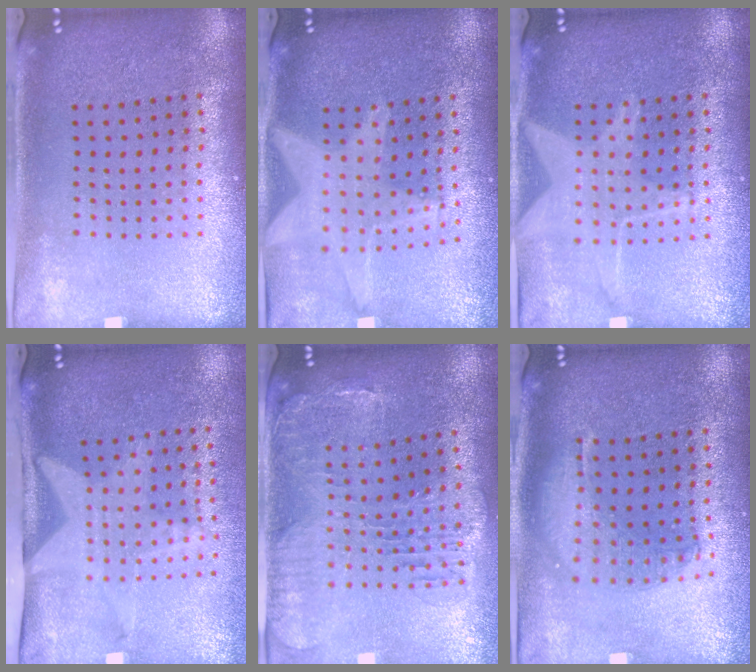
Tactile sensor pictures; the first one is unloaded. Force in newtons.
{"total": 1.3, "press": 1.3, "slide": 0.5}
{"total": 1.5, "press": 1.5, "slide": 0.2}
{"total": 2.1, "press": 1.6, "slide": 1.3}
{"total": 1.5, "press": 1.4, "slide": 0.4}
{"total": 1.5, "press": 1.4, "slide": 0.7}